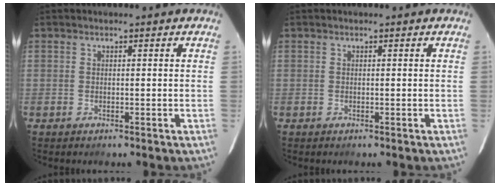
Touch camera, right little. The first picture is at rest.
{"total": 0.0}